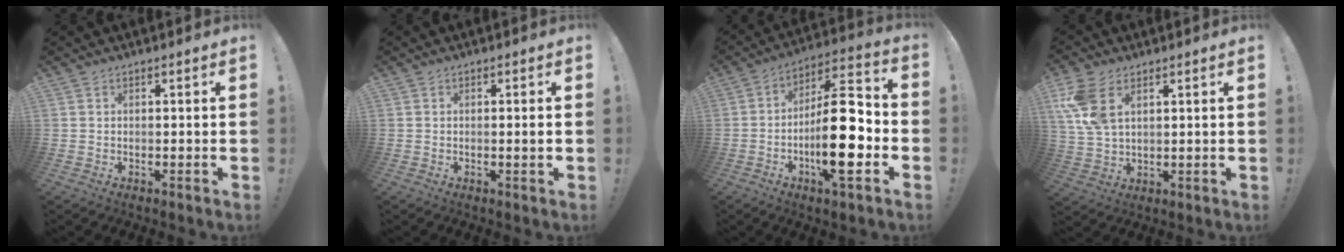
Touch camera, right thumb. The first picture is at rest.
{"total": 1.6, "force": [-0.2, -0.3, 1.6], "torque": [-0.025, -0.001, -0.005]}
{"total": 21.4, "force": [-5.2, 6.5, 19.7], "torque": [-0.330, 0.027, -0.083]}
{"total": 9.6, "force": [4.3, 5.4, 6.6], "torque": [-0.135, -0.016, 0.082]}